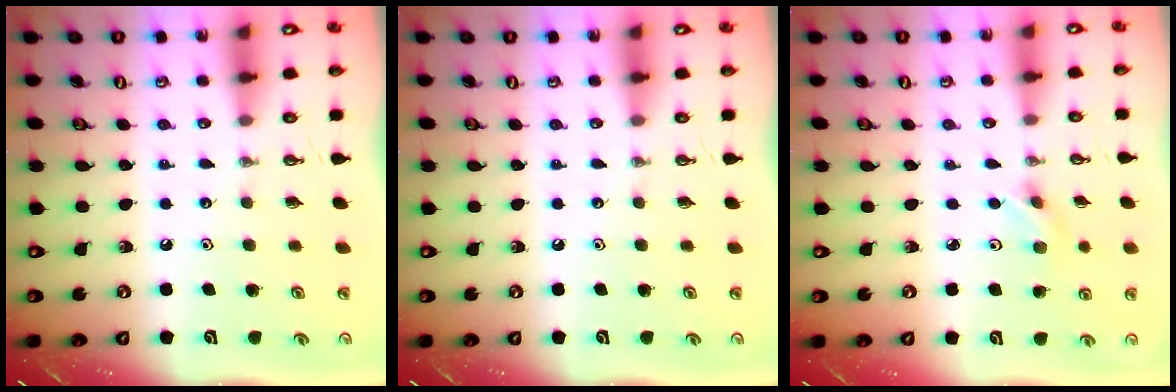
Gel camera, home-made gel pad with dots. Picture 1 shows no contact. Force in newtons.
{"total": 0.0}
{"total": 2.5, "press": 2.5, "slide": 0.5}